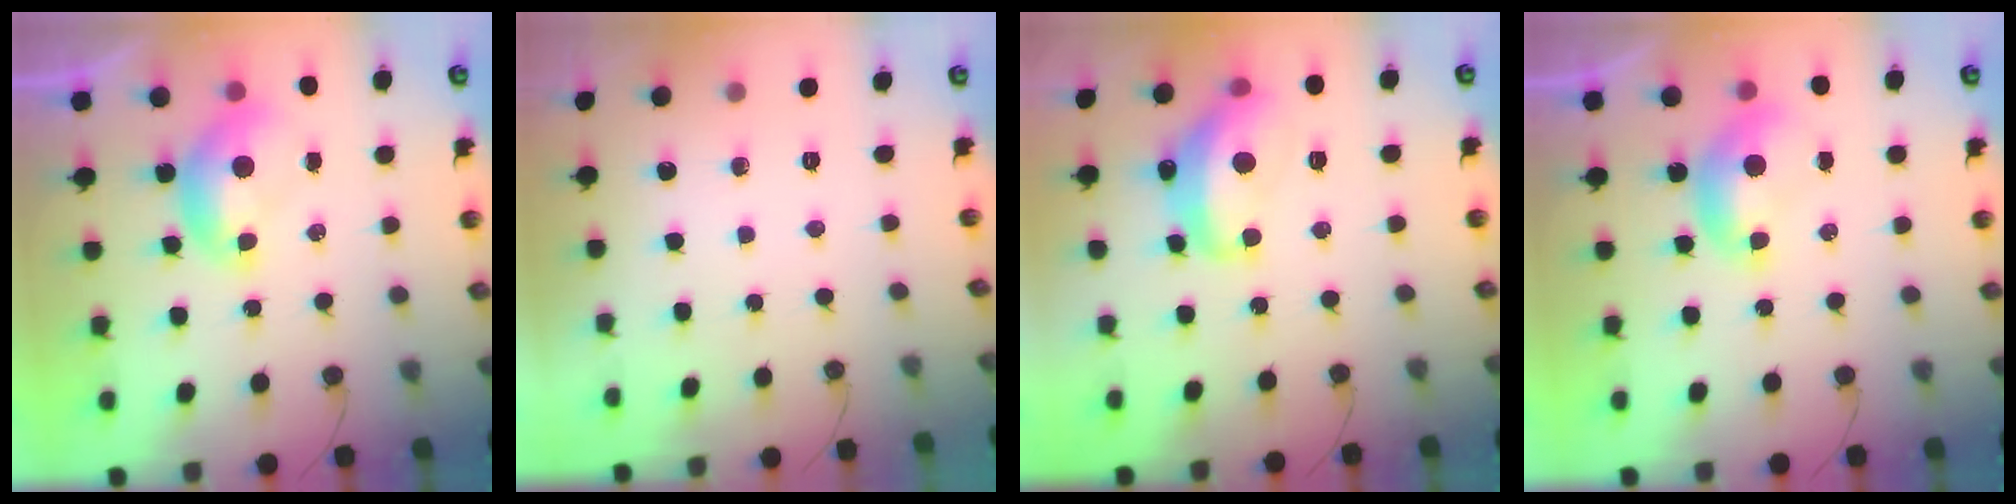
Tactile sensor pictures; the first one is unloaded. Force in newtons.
{"total": 0.0}
{"total": 8.8, "press": 8.8, "slide": 0.8}
{"total": 0.0}